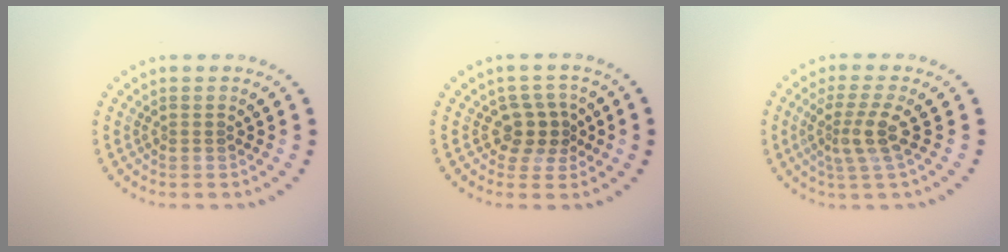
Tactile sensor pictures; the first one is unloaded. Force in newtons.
{"total": 2.6, "press": 2.1, "slide": 1.6}
{"total": 3.0, "press": 2.4, "slide": 1.9}